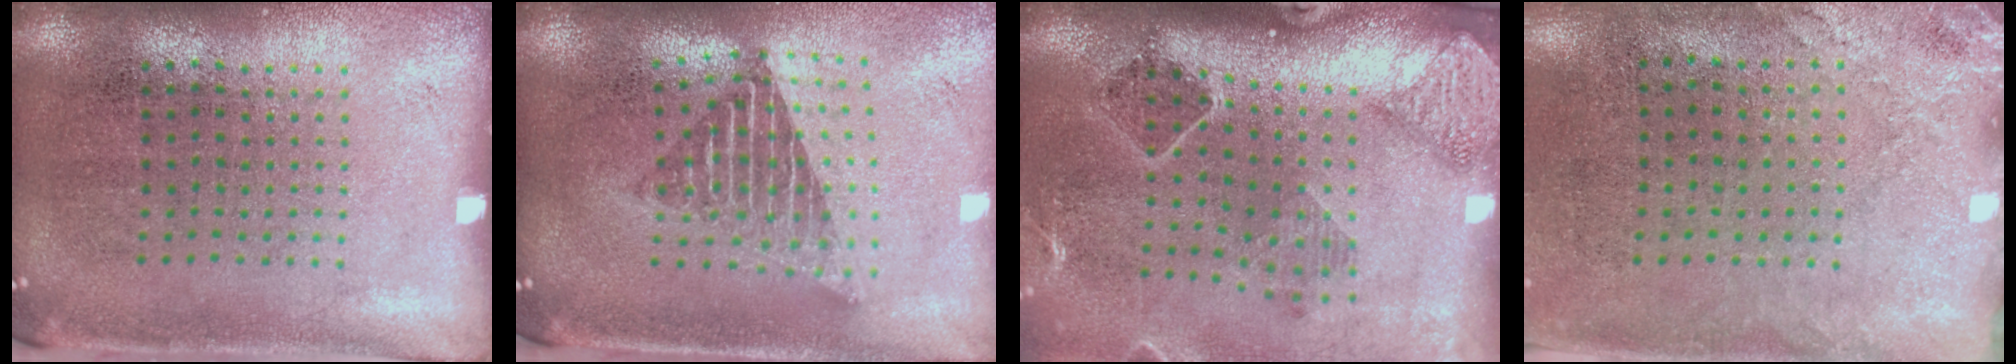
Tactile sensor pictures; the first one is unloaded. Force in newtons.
{"total": 1.8, "press": 1.5, "slide": 1.1}
{"total": 1.8, "press": 1.6, "slide": 0.7}
{"total": 2.5, "press": 2.0, "slide": 1.5}